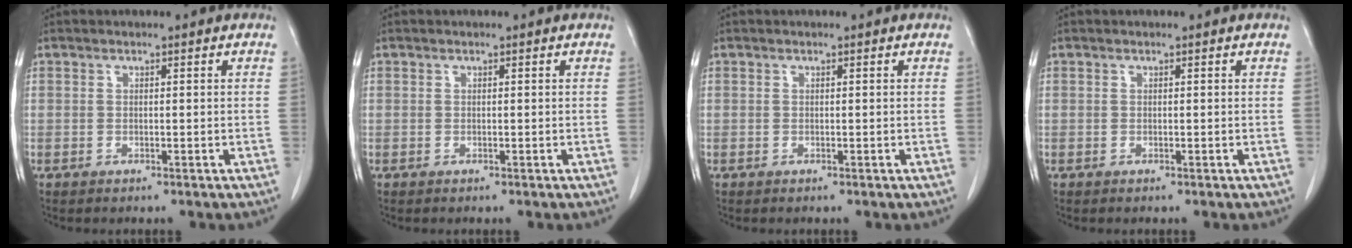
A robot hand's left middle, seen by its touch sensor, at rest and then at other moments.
{"total": 0.0}
{"total": 0.0}
{"total": 0.0}